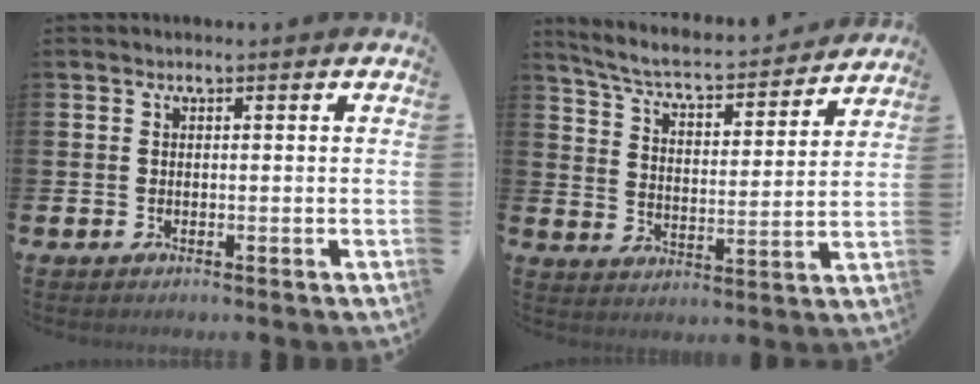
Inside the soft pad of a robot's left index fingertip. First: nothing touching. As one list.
[{"total": 6.3, "force": [5.7, 0.9, 2.3], "torque": [-0.076, -0.047, 0.093]}]